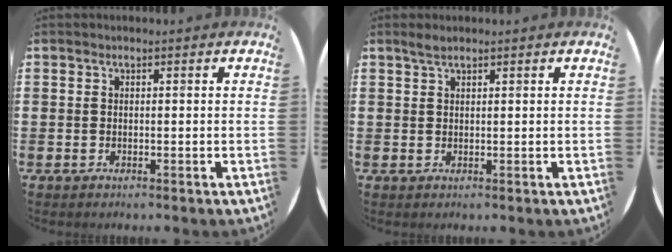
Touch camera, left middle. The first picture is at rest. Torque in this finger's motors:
{"motor_torque": [0.41, -0.32, -0.02, -0.01]}